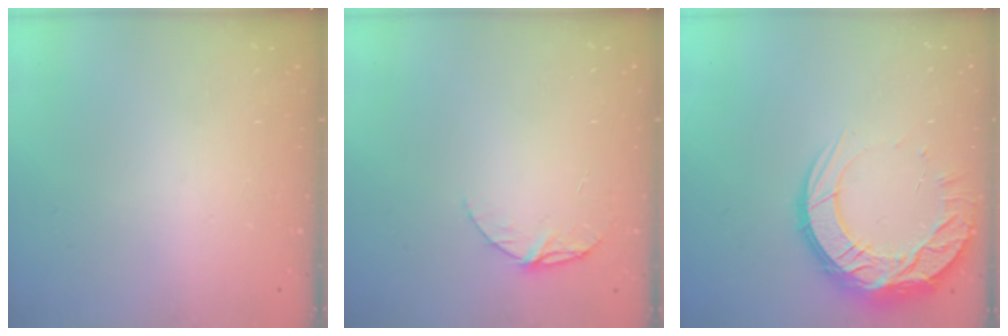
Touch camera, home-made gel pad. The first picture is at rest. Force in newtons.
{"total": 7.6, "press": 7.6, "slide": 0.6}
{"total": 16.5, "press": 16.5, "slide": 1.4}